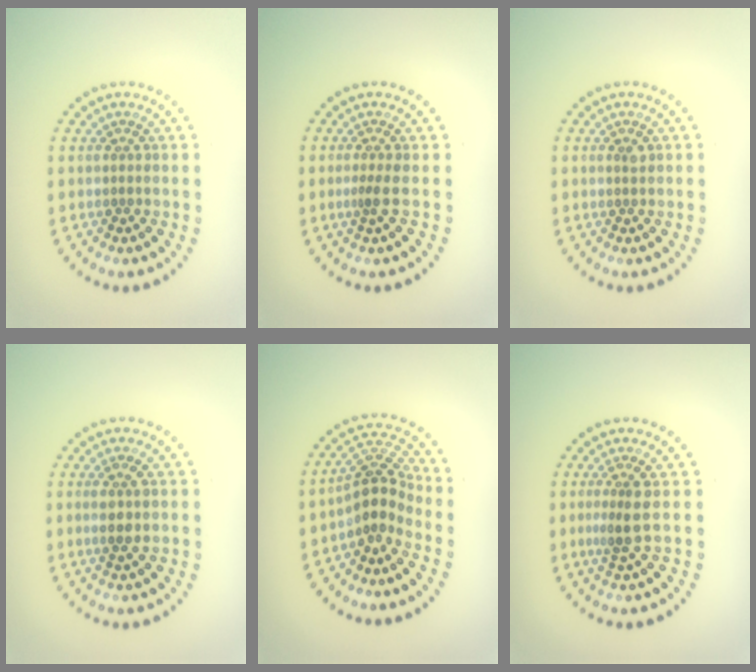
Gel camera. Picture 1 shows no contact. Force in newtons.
{"total": 1.1, "press": 0.6, "slide": 0.9}
{"total": 0.6, "press": 0.4, "slide": 0.4}
{"total": 2.1, "press": 1.8, "slide": 1.1}
{"total": 3.7, "press": 2.8, "slide": 2.4}
{"total": 2.3, "press": 1.8, "slide": 1.5}